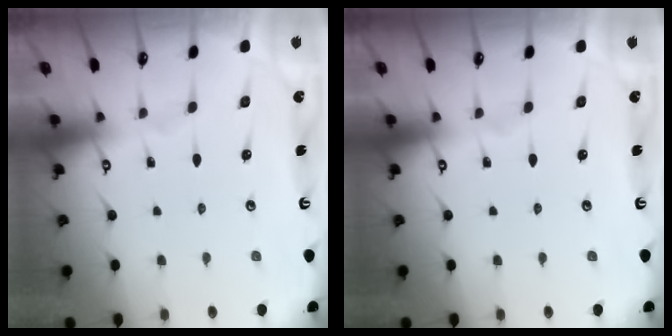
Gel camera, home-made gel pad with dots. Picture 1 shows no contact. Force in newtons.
{"total": 0.0}